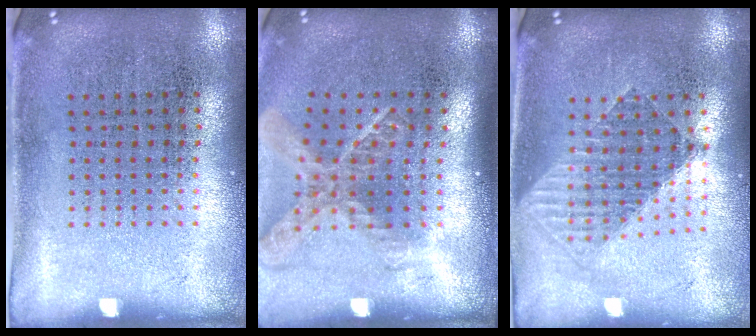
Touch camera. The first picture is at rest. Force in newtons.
{"total": 1.8, "press": 1.3, "slide": 1.3}
{"total": 1.5, "press": 1.2, "slide": 0.8}